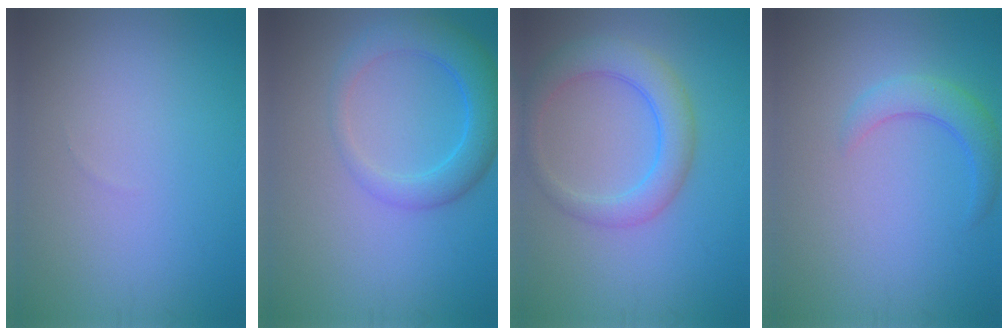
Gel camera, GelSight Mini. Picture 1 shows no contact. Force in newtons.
{"total": 4.5, "press": 4.5, "slide": 0.3}
{"total": 4.4, "press": 4.4, "slide": 0.2}
{"total": 2.9, "press": 2.9, "slide": 0.2}